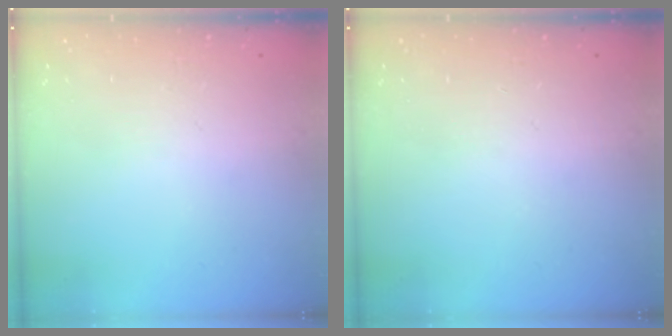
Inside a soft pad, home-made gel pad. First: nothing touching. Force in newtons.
{"total": 0.0}